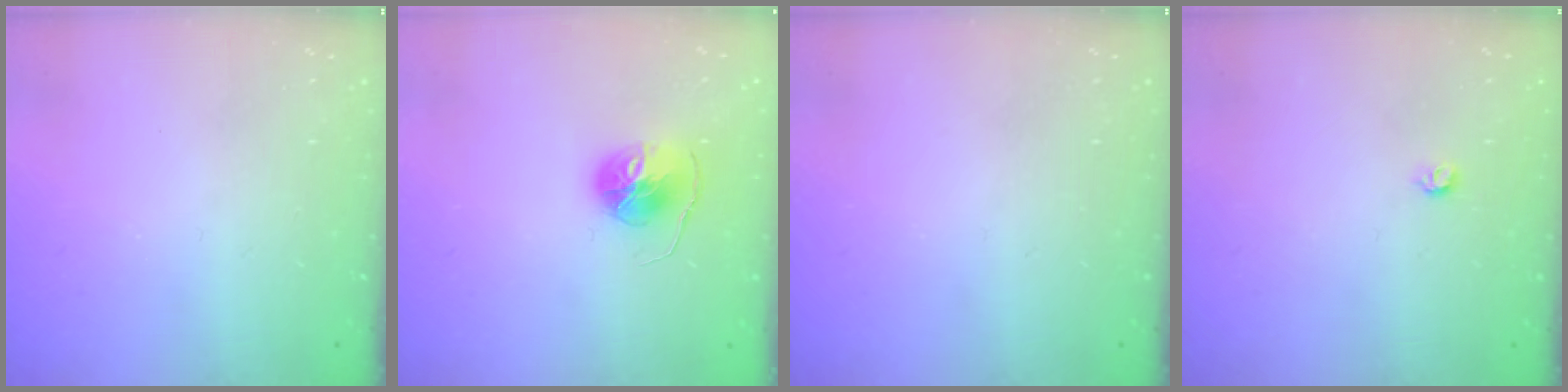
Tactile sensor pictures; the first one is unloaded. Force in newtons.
{"total": 7.7, "press": 7.6, "slide": 0.6}
{"total": 0.0}
{"total": 3.3, "press": 3.3, "slide": 0.7}